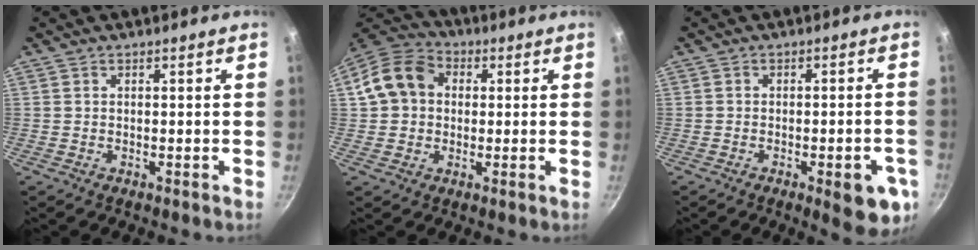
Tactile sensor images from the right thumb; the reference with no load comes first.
{"total": 11.1, "force": [1.6, 9.1, 6.2], "torque": [-0.090, 0.024, 0.009]}
{"total": 9.2, "force": [-3.6, 3.1, 7.9], "torque": [-0.067, 0.013, -0.041]}